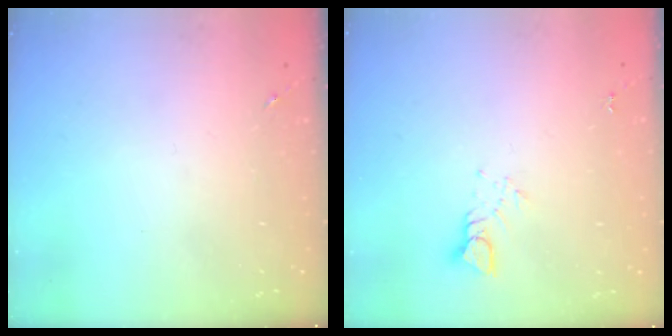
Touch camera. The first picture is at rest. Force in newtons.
{"total": 3.8, "press": 3.8, "slide": 0.3}